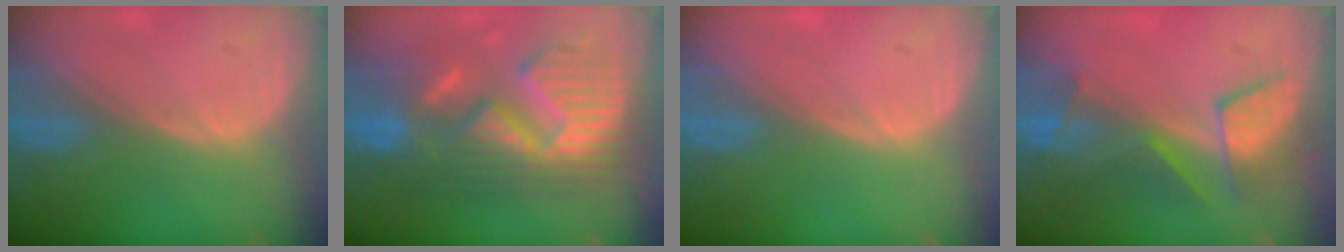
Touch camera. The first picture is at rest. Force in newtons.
{"total": 13.2, "press": 13.2, "slide": 1.2}
{"total": 0.0}
{"total": 7.6, "press": 7.1, "slide": 2.6}